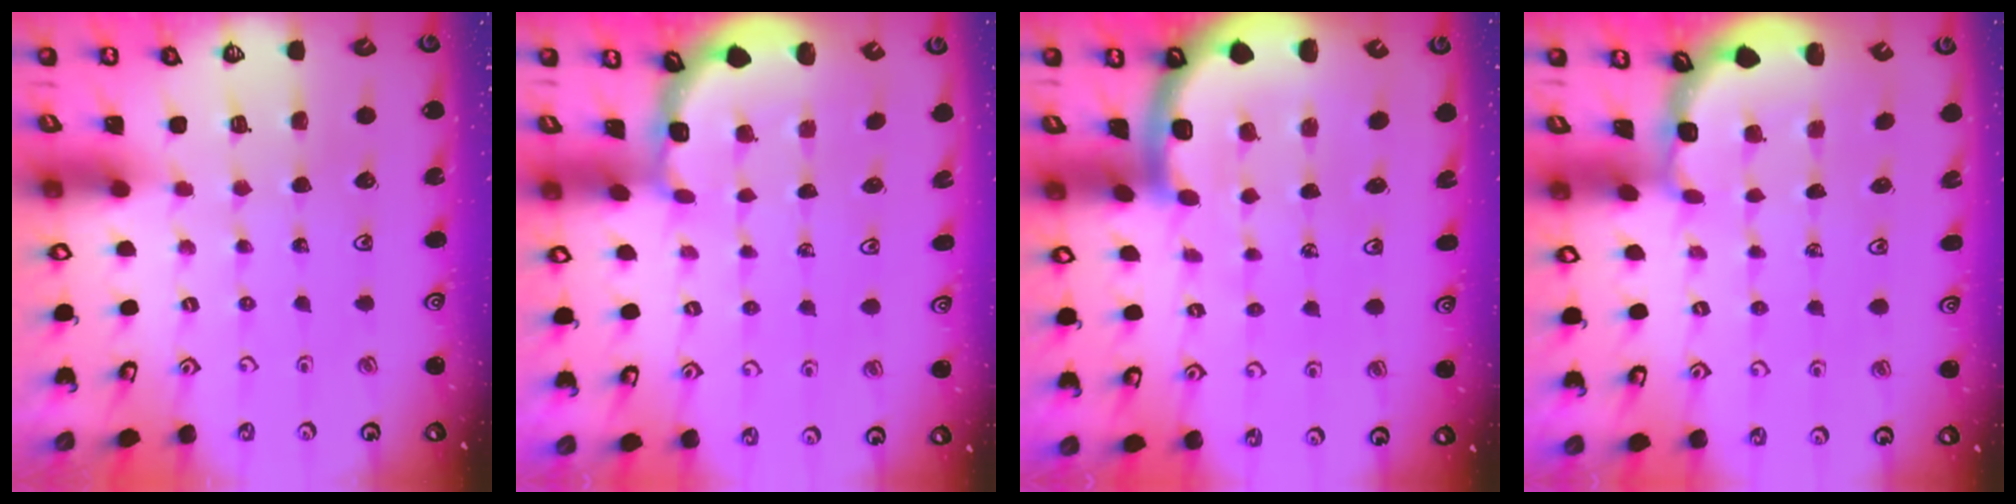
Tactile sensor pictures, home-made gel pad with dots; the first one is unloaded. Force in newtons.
{"total": 1.9, "press": 1.8, "slide": 0.4}
{"total": 6.4, "press": 6.3, "slide": 0.8}
{"total": 2.5, "press": 1.9, "slide": 1.6}